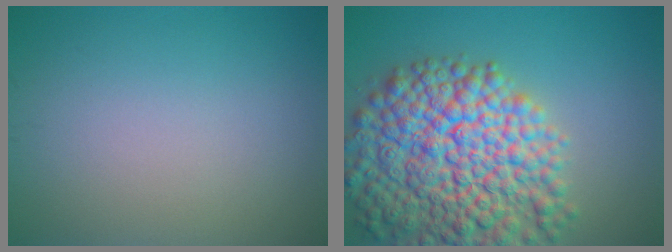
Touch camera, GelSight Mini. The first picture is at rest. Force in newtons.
{"total": 12.8, "press": 12.8, "slide": 0.6}